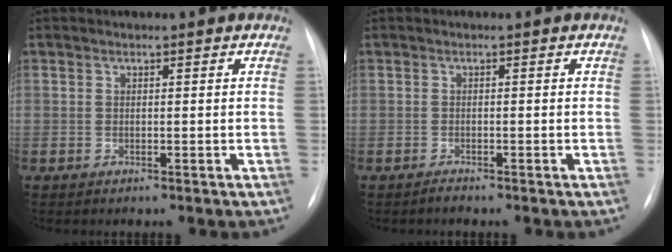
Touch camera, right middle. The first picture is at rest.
{"total": 0.8, "force": [-0.7, 0.0, 0.2], "torque": [-0.006, -0.001, -0.011]}